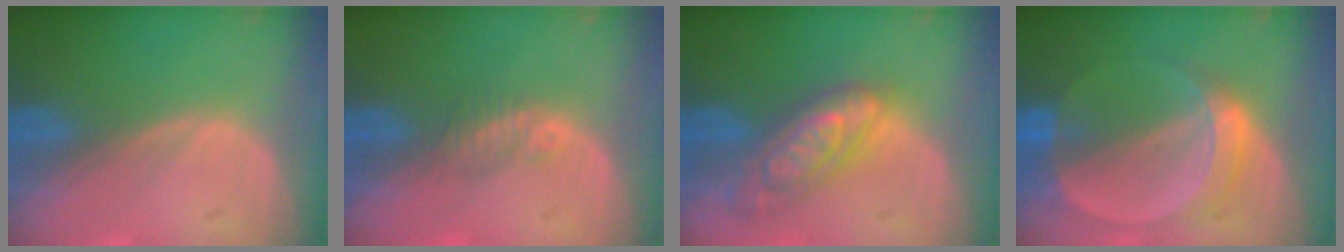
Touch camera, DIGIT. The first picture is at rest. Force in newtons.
{"total": 1.8, "press": 1.6, "slide": 0.8}
{"total": 7.4, "press": 7.4, "slide": 0.5}
{"total": 5.8, "press": 5.3, "slide": 2.3}